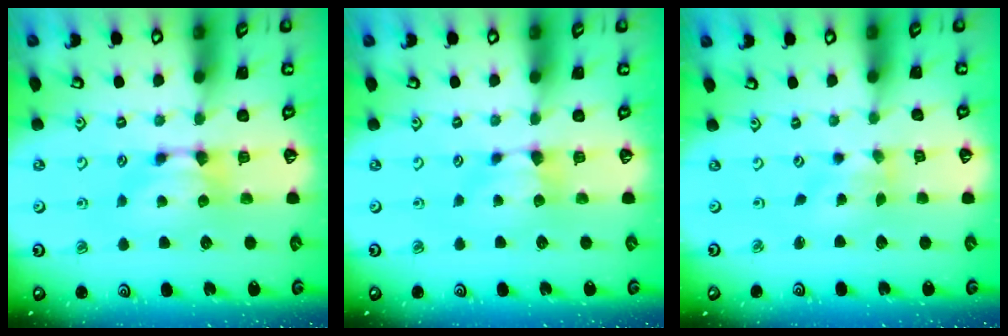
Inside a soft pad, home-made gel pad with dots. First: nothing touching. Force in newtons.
{"total": 0.0}
{"total": 2.0, "press": 1.7, "slide": 1.0}